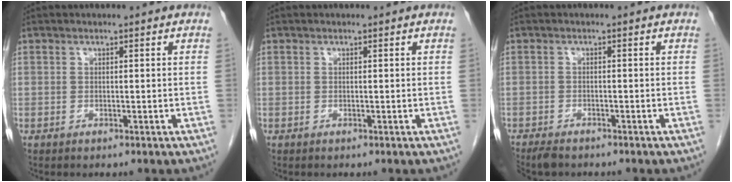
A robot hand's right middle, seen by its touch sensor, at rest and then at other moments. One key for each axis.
{"total": 0.0}
{"total": 3.9, "fx": -3.3, "fy": 1.3, "fz": 1.5, "tx": -0.024, "ty": -0.008, "tz": -0.053}